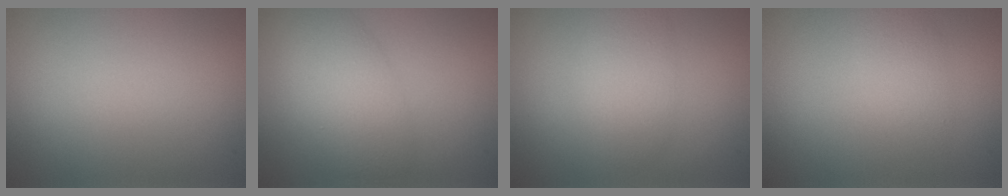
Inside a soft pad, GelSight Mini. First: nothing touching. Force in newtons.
{"total": 4.5, "press": 4.5, "slide": 0.1}
{"total": 2.9, "press": 2.9, "slide": 0.1}
{"total": 2.2, "press": 2.2, "slide": 0.0}